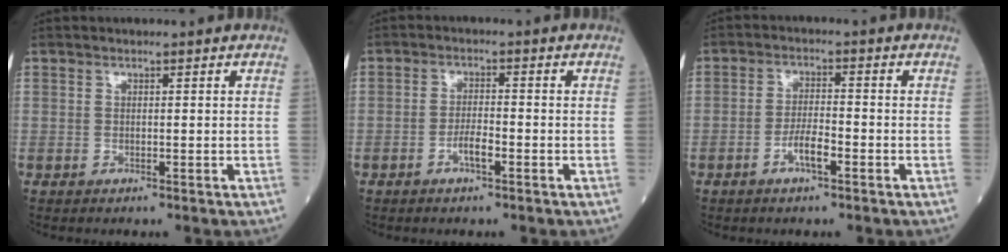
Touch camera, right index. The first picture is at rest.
{"total": 2.8, "force": [-1.4, 0.6, 2.4], "torque": [-0.044, 0.002, -0.026]}
{"total": 3.8, "force": [-1.9, 0.8, 3.3], "torque": [-0.062, 0.003, -0.036]}